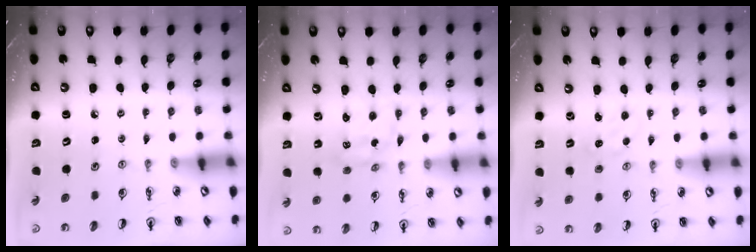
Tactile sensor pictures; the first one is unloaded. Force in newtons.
{"total": 1.6, "press": 1.3, "slide": 0.8}
{"total": 0.9, "press": 0.8, "slide": 0.2}